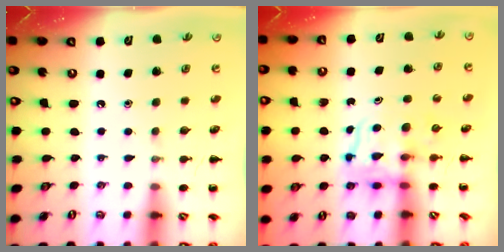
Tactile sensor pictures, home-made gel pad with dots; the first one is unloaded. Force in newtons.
{"total": 3.6, "press": 3.6, "slide": 0.2}